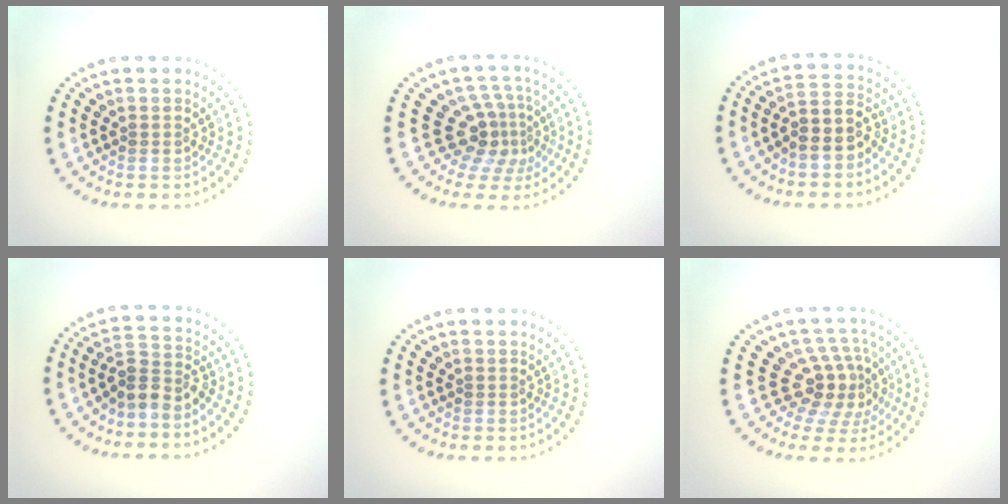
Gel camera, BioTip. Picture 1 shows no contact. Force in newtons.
{"total": 3.7, "press": 2.6, "slide": 2.7}
{"total": 3.3, "press": 3.0, "slide": 1.5}
{"total": 2.8, "press": 2.2, "slide": 1.7}
{"total": 0.0}
{"total": 4.1, "press": 3.1, "slide": 2.7}